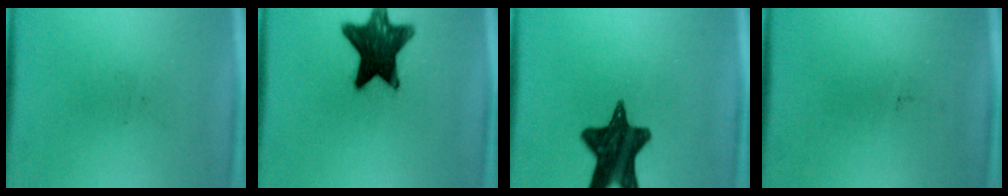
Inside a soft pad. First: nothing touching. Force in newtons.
{"total": 14.5}
{"total": 14.3}
{"total": 0.0}